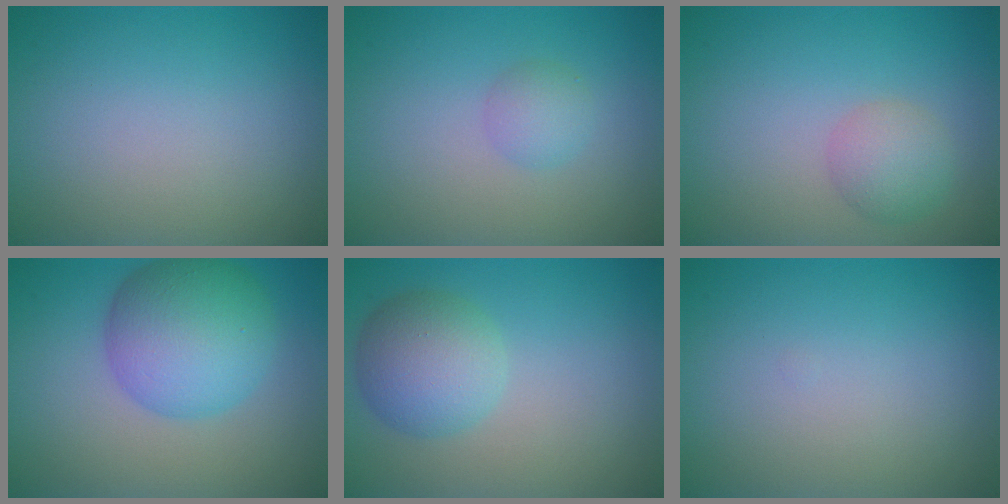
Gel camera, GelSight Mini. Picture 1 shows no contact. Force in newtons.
{"total": 1.7, "press": 1.7, "slide": 0.0}
{"total": 2.6, "press": 2.6, "slide": 0.1}
{"total": 7.8, "press": 7.8, "slide": 0.1}
{"total": 4.7, "press": 4.7, "slide": 0.2}
{"total": 0.0}